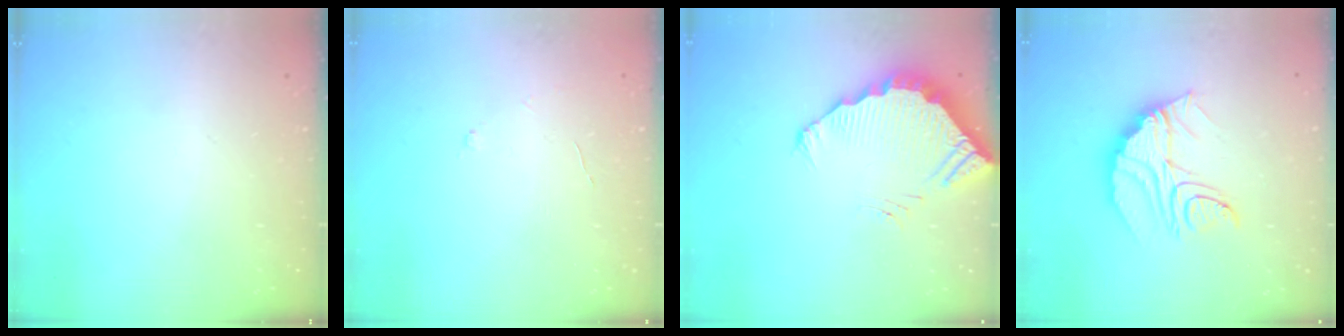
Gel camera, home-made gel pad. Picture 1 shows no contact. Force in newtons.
{"total": 2.8, "press": 2.8, "slide": 0.3}
{"total": 3.9, "press": 3.9, "slide": 0.3}
{"total": 13.6, "press": 13.6, "slide": 1.2}